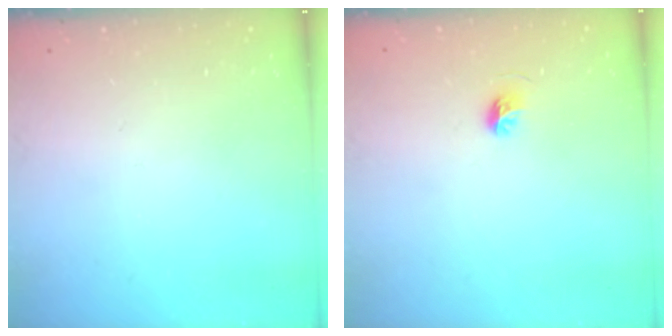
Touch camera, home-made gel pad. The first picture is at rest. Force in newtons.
{"total": 4.5, "press": 4.3, "slide": 1.4}